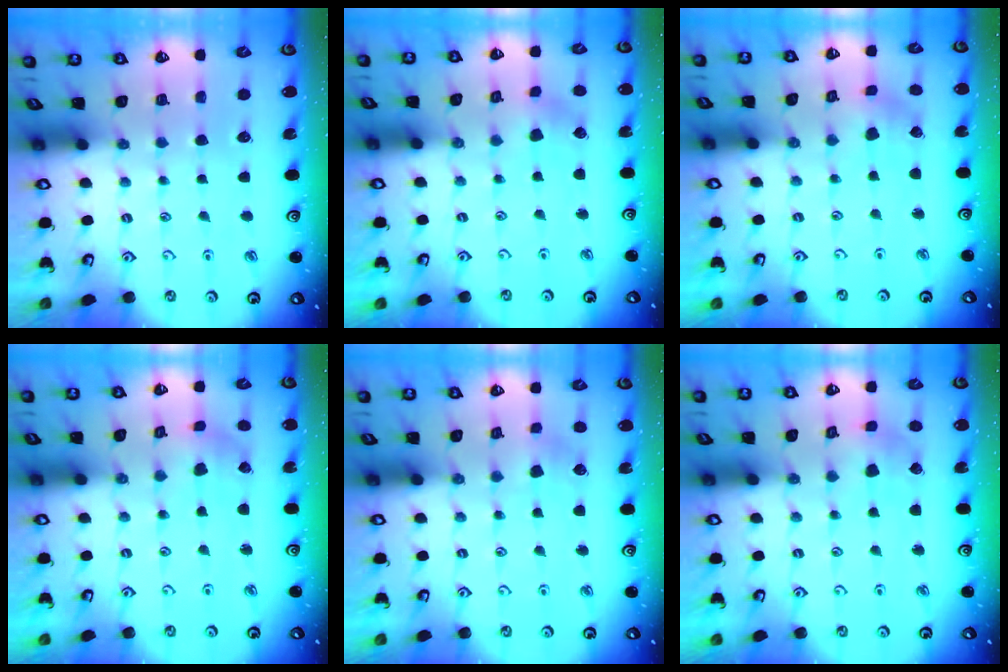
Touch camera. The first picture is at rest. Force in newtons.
{"total": 2.3, "press": 2.1, "slide": 0.7}
{"total": 1.4, "press": 1.4, "slide": 0.3}
{"total": 1.7, "press": 1.7, "slide": 0.3}
{"total": 2.4, "press": 2.3, "slide": 0.4}
{"total": 2.3, "press": 2.2, "slide": 0.4}